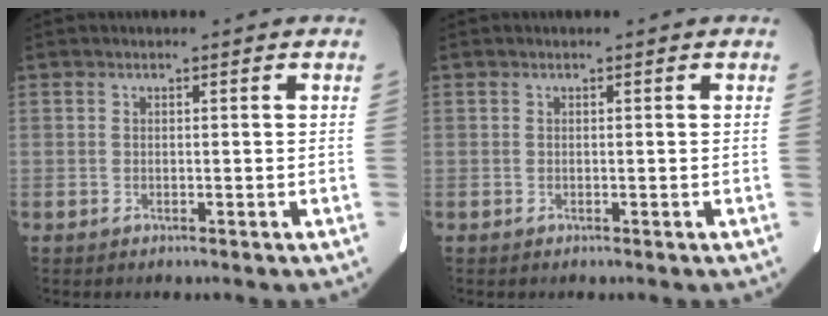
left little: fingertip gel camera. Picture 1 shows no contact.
{"total": 0.0}